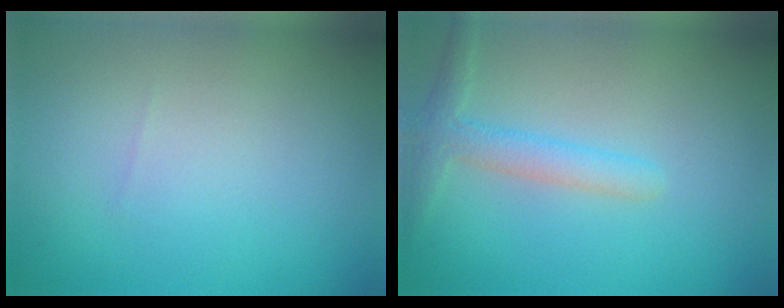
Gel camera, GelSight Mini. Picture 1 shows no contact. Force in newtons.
{"total": 2.6, "press": 2.6, "slide": 0.2}